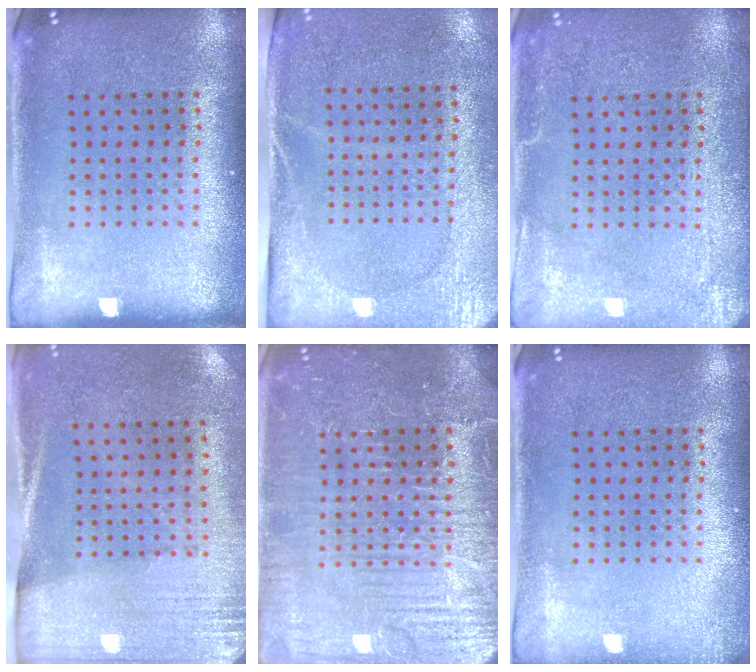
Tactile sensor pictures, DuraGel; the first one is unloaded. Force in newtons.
{"total": 2.7, "press": 2.3, "slide": 1.4}
{"total": 3.0, "press": 3.0, "slide": 0.3}
{"total": 2.7, "press": 2.3, "slide": 1.4}
{"total": 4.5, "press": 4.5, "slide": 0.5}
{"total": 1.0, "press": 1.0, "slide": 0.3}